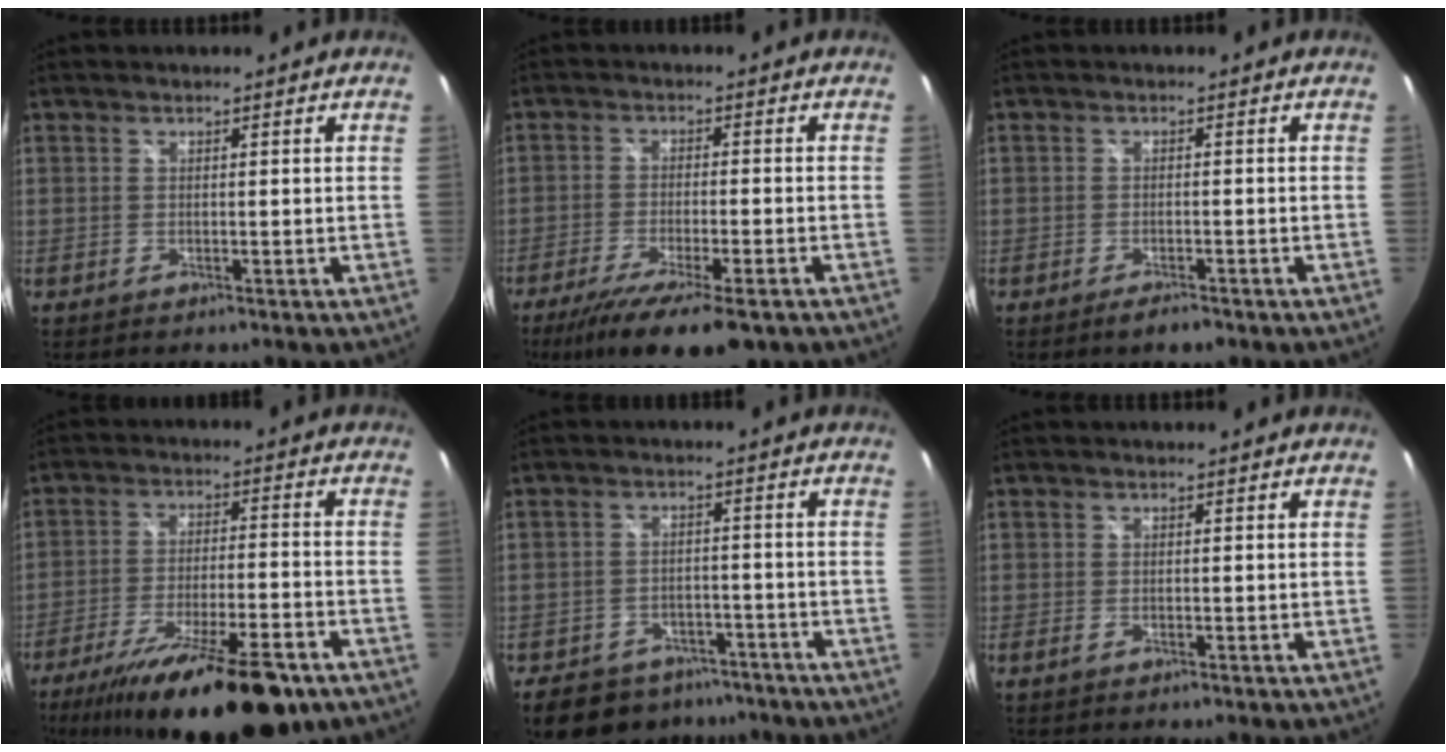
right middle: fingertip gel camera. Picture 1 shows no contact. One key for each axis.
{"total": 14.6, "fx": -10.4, "fy": 3.3, "fz": 9.7, "tx": -0.192, "ty": -0.048, "tz": -0.167}
{"total": 2.7, "fx": -2.1, "fy": 0.8, "fz": 1.6, "tx": -0.035, "ty": -0.002, "tz": -0.034}
{"total": 21.6, "fx": -15.3, "fy": 5.4, "fz": 14.4, "tx": -0.250, "ty": -0.042, "tz": -0.232}
{"total": 13.2, "fx": -9.6, "fy": 7.6, "fz": 4.9, "tx": -0.116, "ty": 0.008, "tz": -0.125}
{"total": 0.6, "fx": -0.2, "fy": 0.1, "fz": 0.5, "tx": -0.011, "ty": -0.001, "tz": -0.007}